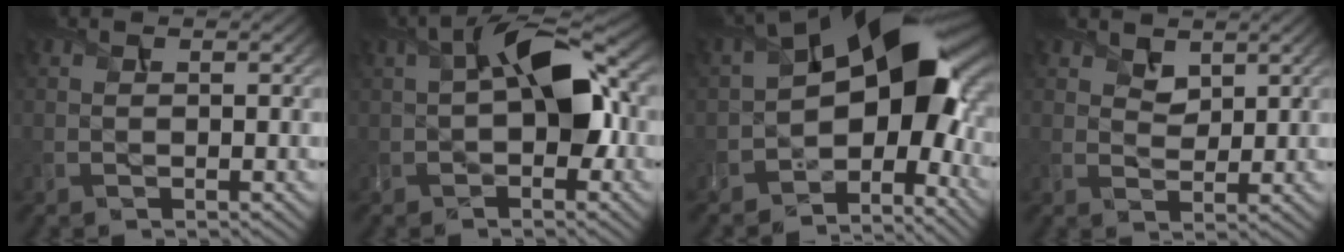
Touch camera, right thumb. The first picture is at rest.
{"total": 9.4, "force": [0.0, 4.7, 8.1], "torque": [-0.135, 0.019, -0.011]}
{"total": 14.1, "force": [-1.3, 8.4, 11.2], "torque": [-0.150, -0.006, -0.035]}
{"total": 2.8, "force": [1.8, 1.7, 1.3], "torque": [-0.031, -0.005, 0.032]}